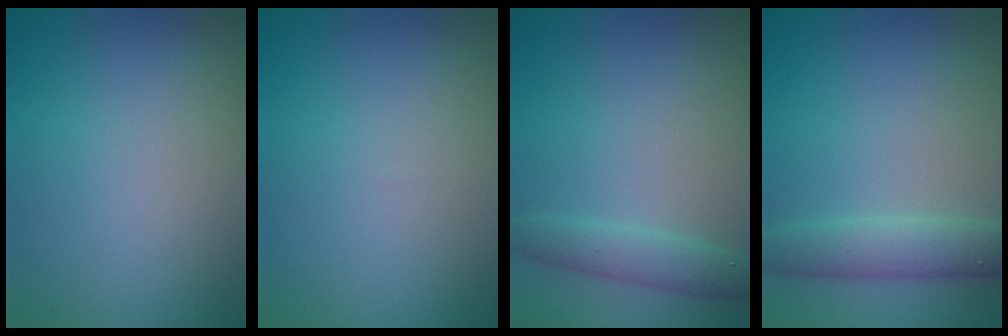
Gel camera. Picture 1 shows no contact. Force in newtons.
{"total": 0.0}
{"total": 1.9, "press": 1.9, "slide": 0.1}
{"total": 3.6, "press": 3.6, "slide": 0.2}